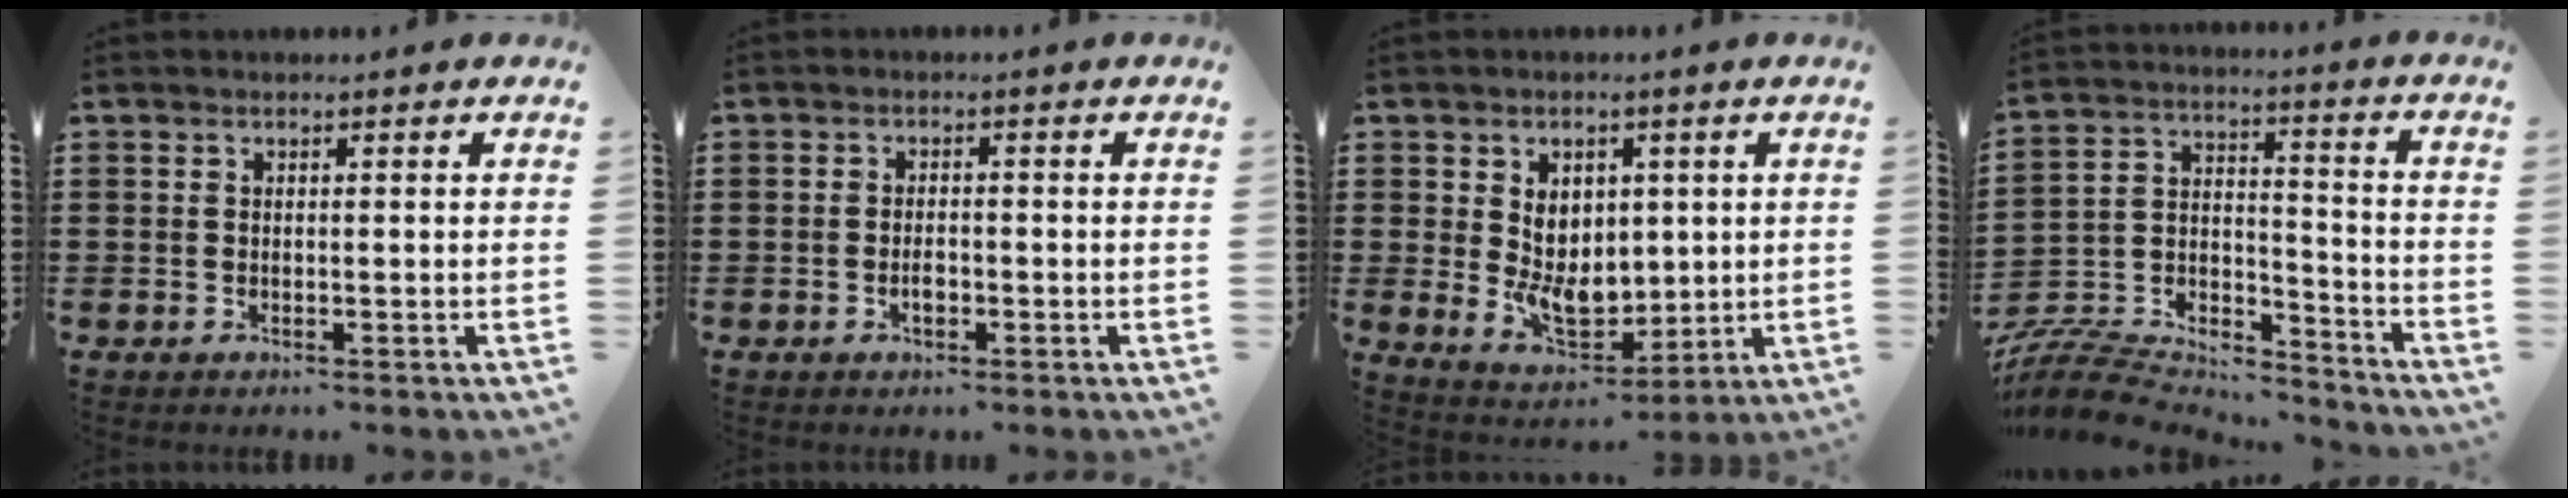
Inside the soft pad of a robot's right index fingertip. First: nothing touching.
{"total": 1.8, "force": [-0.7, 0.8, 1.4], "torque": [-0.026, 0.003, -0.014]}
{"total": 7.1, "force": [0.8, 5.3, 4.6], "torque": [-0.077, 0.003, 0.014]}
{"total": 8.5, "force": [-8.1, 1.9, 1.7], "torque": [-0.047, 0.001, -0.166]}